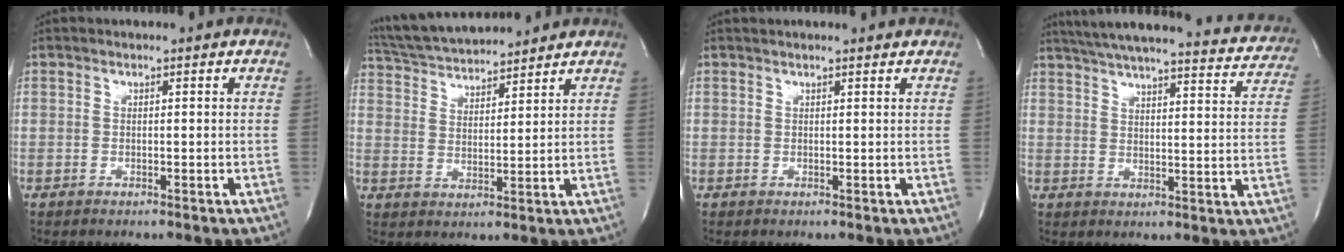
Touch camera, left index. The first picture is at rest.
{"total": 12.8, "force": [12.0, 1.6, 4.2], "torque": [-0.083, 0.026, 0.206]}
{"total": 4.1, "force": [3.9, 0.4, 1.3], "torque": [-0.019, 0.022, 0.043]}
{"total": 27.0, "force": [24.6, 4.0, 10.6], "torque": [-0.172, -0.040, 0.298]}